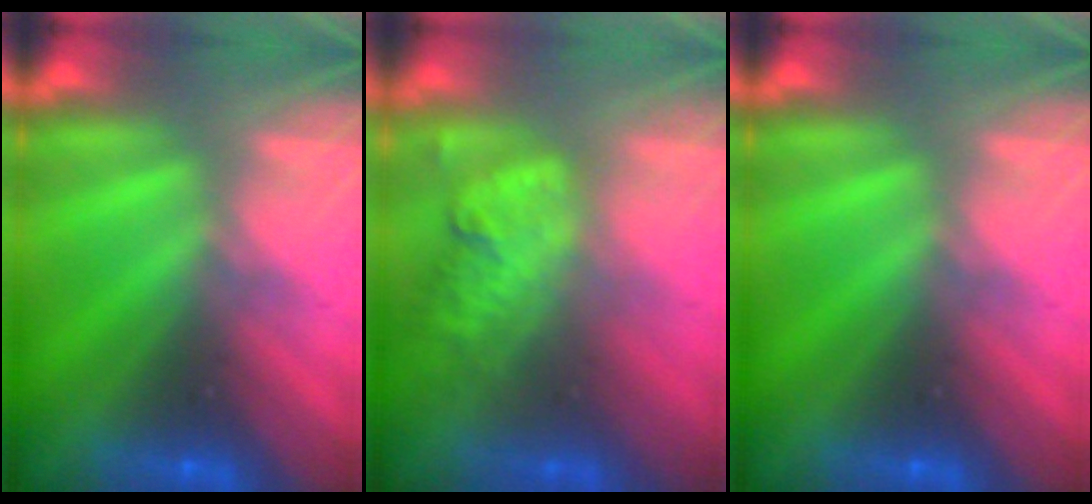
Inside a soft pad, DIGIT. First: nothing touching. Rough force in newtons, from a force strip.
{"total": 2.4}
{"total": 0.0}